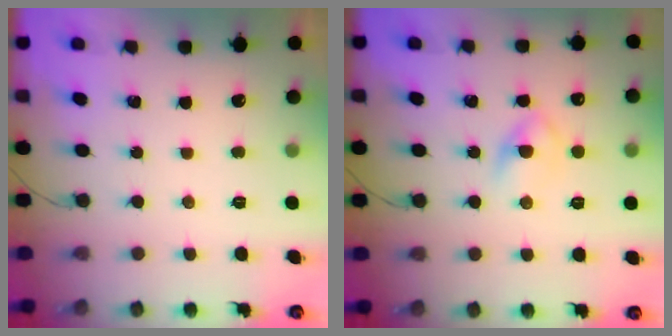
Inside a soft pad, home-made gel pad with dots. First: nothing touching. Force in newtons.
{"total": 4.0, "press": 3.8, "slide": 1.2}